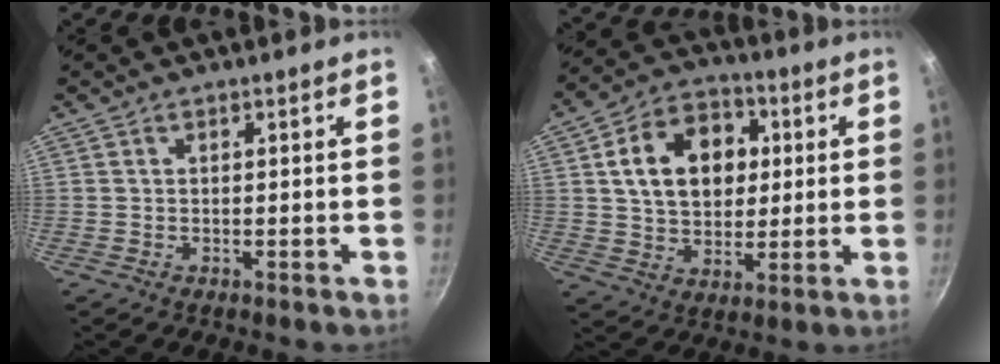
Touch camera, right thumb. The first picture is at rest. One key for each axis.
{"total": 15.8, "fx": 3.1, "fy": 11.6, "fz": 10.2, "tx": -0.135, "ty": 0.014, "tz": 0.044}